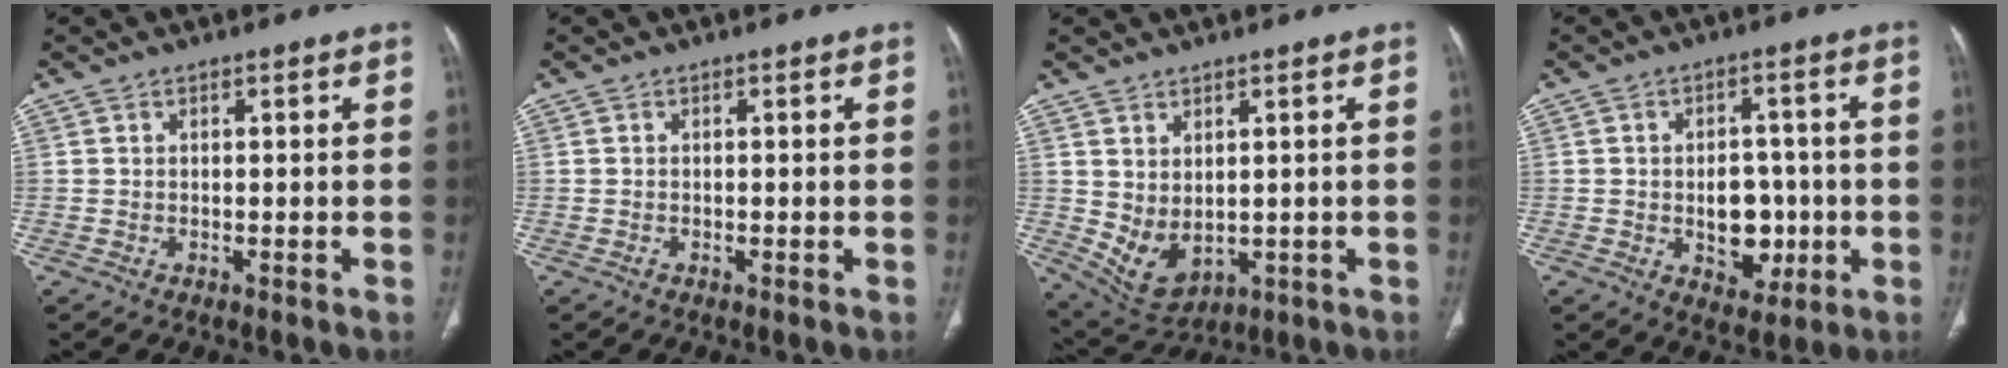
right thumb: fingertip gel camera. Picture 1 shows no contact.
{"total": 0.0}
{"total": 7.7, "force": [0.1, 4.8, 6.0], "torque": [-0.096, -0.008, 0.030]}
{"total": 9.1, "force": [-1.4, 6.4, 6.3], "torque": [-0.049, 0.014, -0.008]}